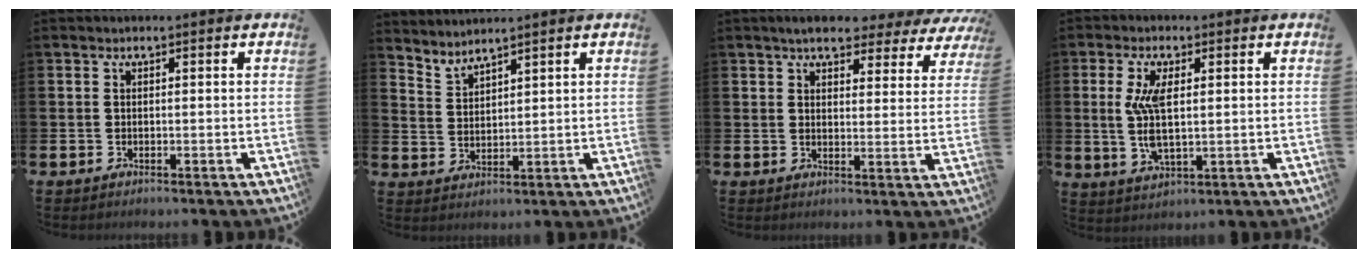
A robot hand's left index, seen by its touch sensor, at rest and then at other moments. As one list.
[{"total": 3.1, "force": [3.0, -0.4, -0.7], "torque": [0.001, -0.022, 0.057]}, {"total": 5.3, "force": [4.8, 1.7, 1.6], "torque": [-0.041, -0.025, 0.081]}, {"total": 5.8, "force": [1.3, 2.3, 5.2], "torque": [-0.117, -0.002, 0.017]}]